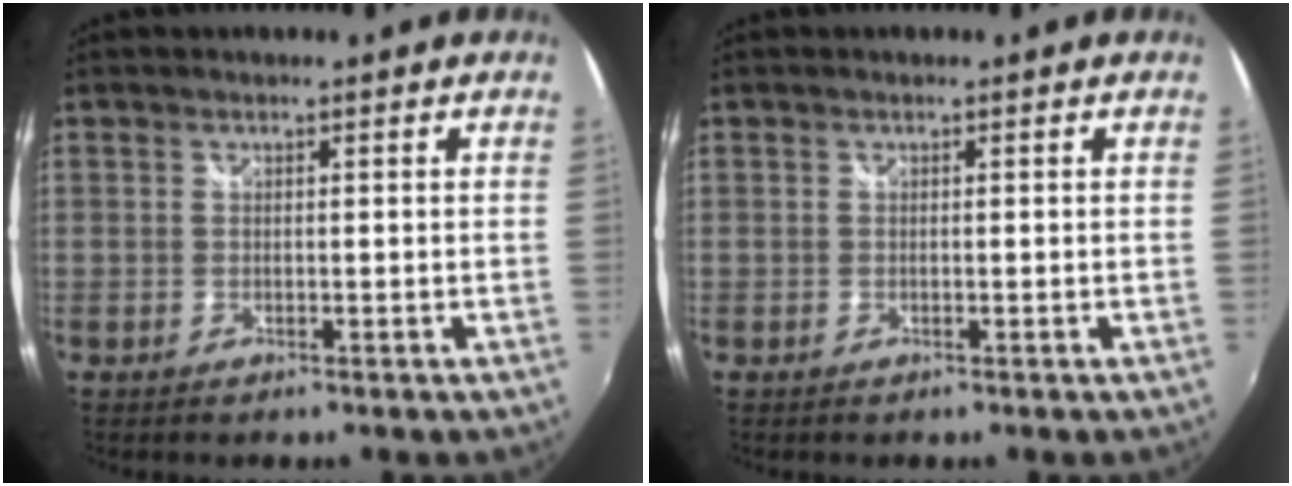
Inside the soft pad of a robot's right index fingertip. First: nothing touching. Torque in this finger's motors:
{"motor_torque": [-0.02, -0.02, 0.01, 0.01]}